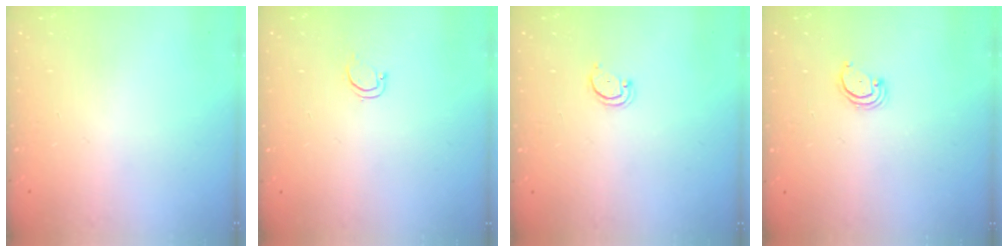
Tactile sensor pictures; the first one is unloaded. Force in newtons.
{"total": 2.8, "press": 2.8, "slide": 0.2}
{"total": 2.2, "press": 2.2, "slide": 0.4}
{"total": 2.8, "press": 2.8, "slide": 0.3}